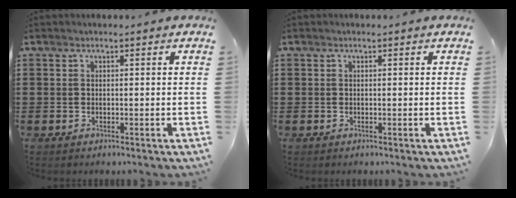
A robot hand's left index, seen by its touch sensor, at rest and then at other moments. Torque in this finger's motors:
{"motor_torque": [-0.02, 0.01, -0.02, 0.00]}